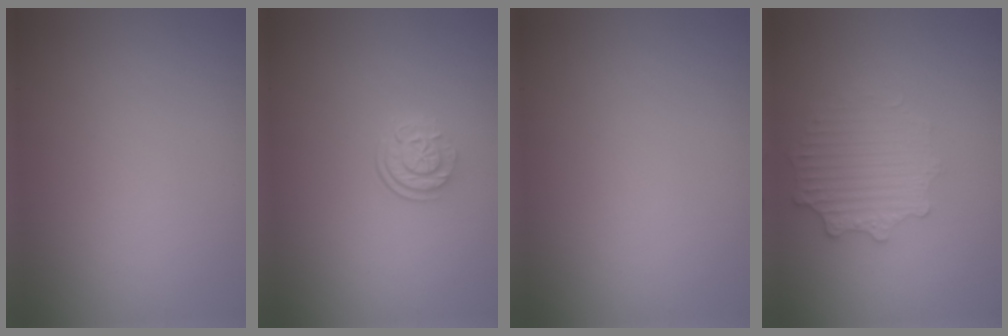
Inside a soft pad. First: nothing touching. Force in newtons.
{"total": 2.5, "press": 1.8, "slide": 1.8}
{"total": 0.0}
{"total": 2.6, "press": 2.5, "slide": 0.9}